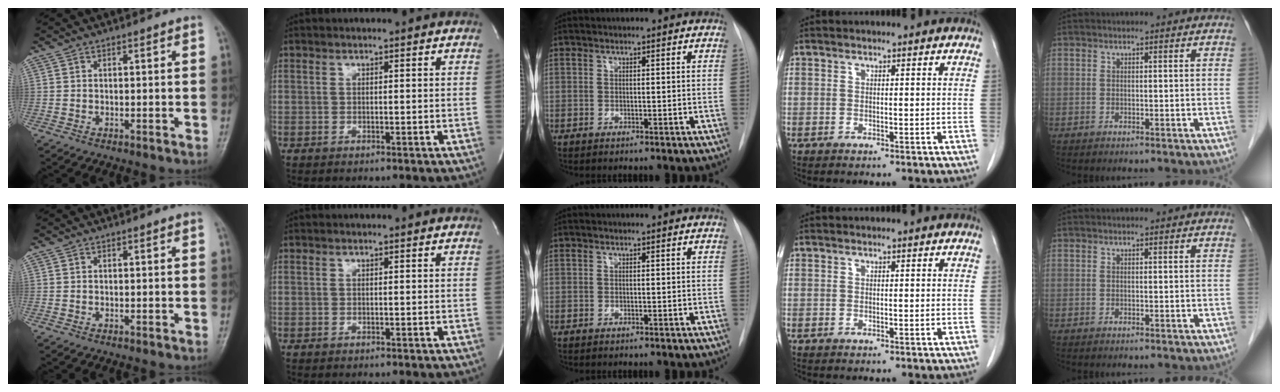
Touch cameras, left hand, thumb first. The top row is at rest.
{}